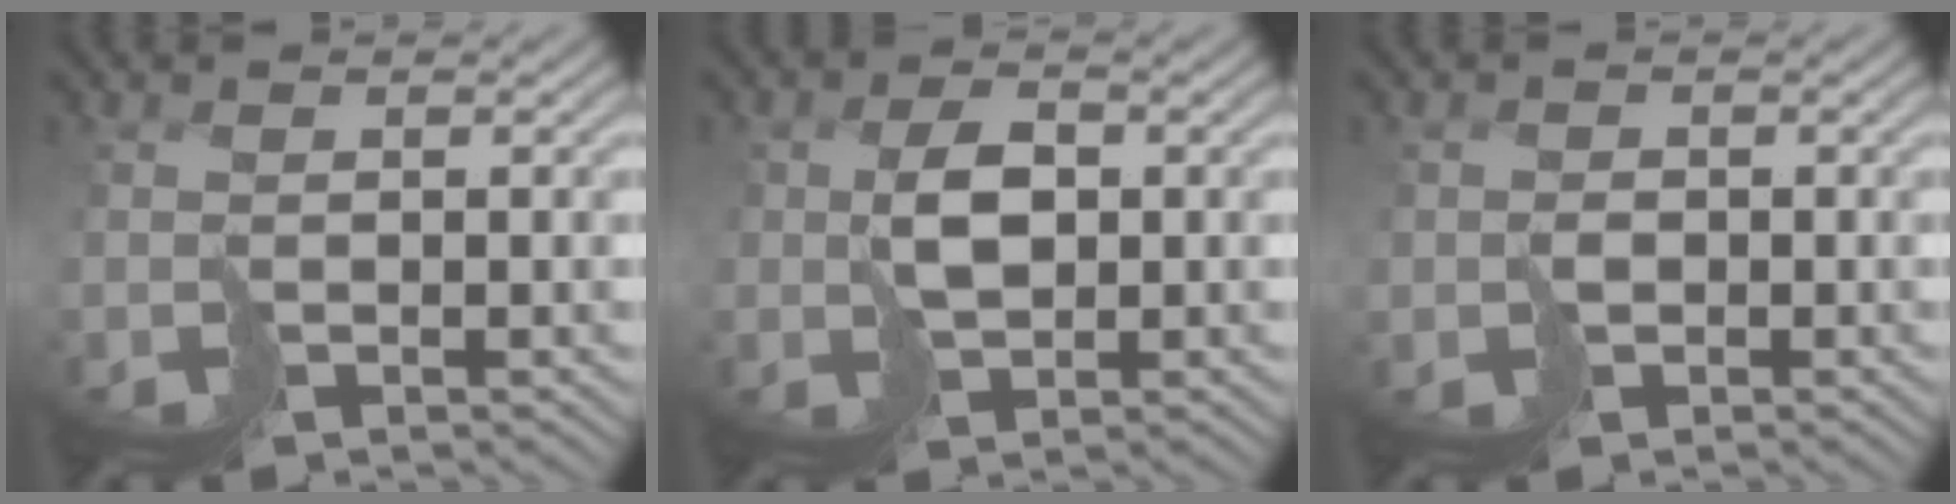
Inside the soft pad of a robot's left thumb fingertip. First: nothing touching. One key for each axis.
{"total": 4.1, "fx": 0.9, "fy": 2.7, "fz": 3.0, "tx": -0.058, "ty": 0.008, "tz": 0.024}
{"total": 1.6, "fx": -0.3, "fy": 1.5, "fz": 0.5, "tx": -0.009, "ty": -0.002, "tz": -0.005}